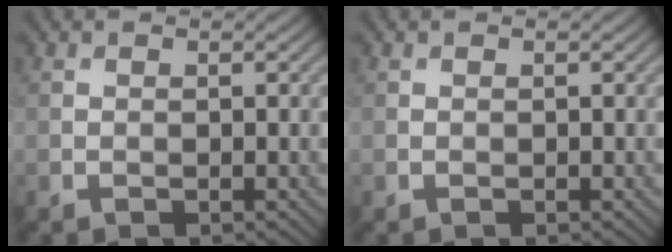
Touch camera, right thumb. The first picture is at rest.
{"total": 0.0}